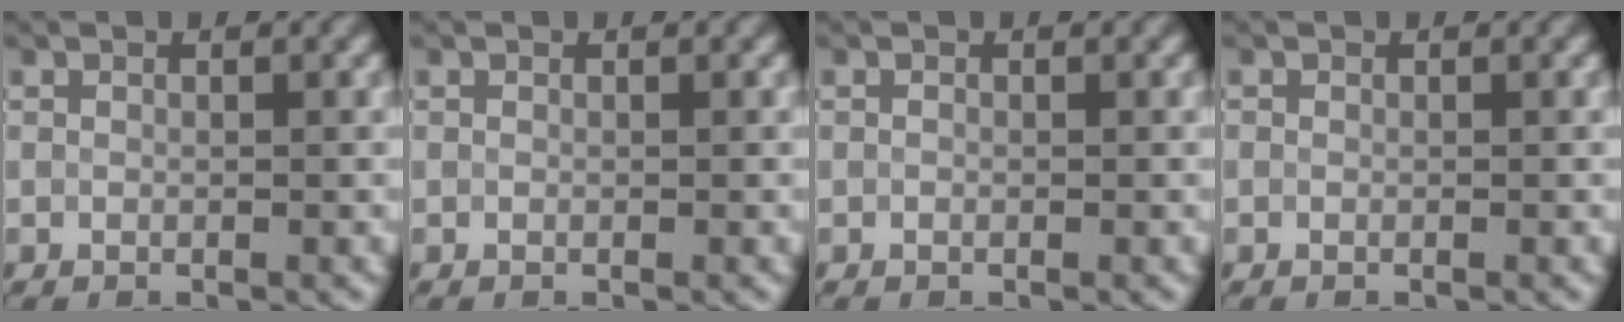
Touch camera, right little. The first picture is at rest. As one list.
[{"total": 0.0}, {"total": 0.0}, {"total": 0.0}]